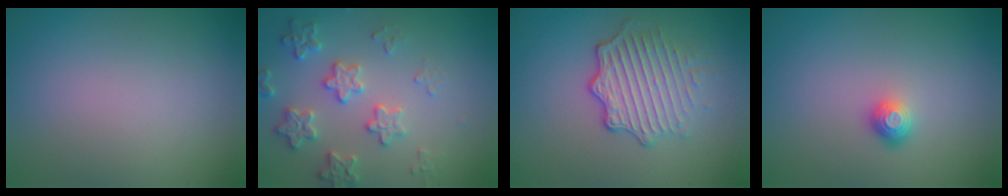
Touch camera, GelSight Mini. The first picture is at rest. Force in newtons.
{"total": 3.7, "press": 3.5, "slide": 1.3}
{"total": 4.9, "press": 3.3, "slide": 3.6}
{"total": 1.2, "press": 1.0, "slide": 0.7}